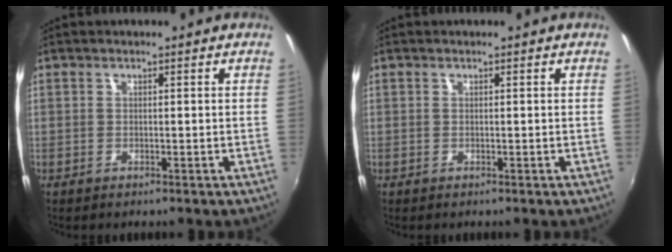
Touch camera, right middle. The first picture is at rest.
{"total": 0.0}